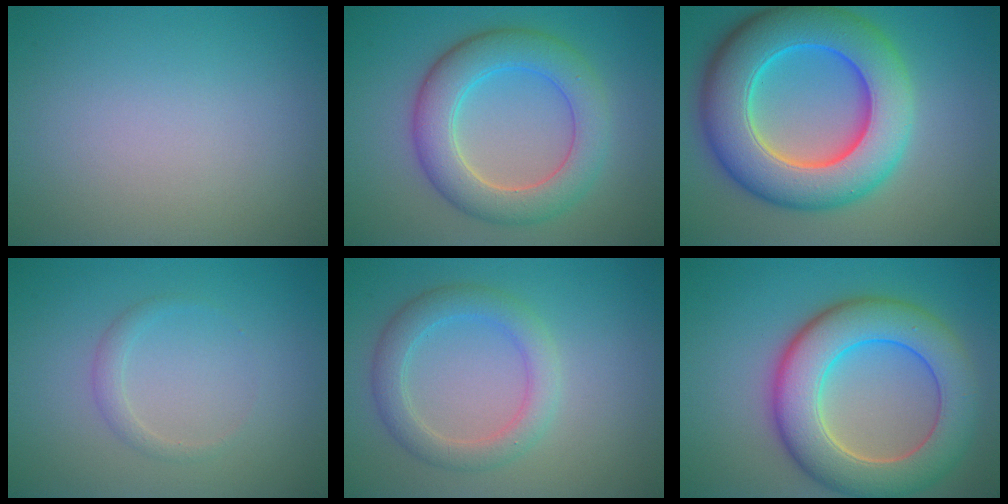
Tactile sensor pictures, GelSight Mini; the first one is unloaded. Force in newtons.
{"total": 6.5, "press": 6.5, "slide": 0.3}
{"total": 11.8, "press": 11.8, "slide": 0.4}
{"total": 1.2, "press": 1.2, "slide": 0.1}
{"total": 3.4, "press": 3.4, "slide": 0.1}
{"total": 9.3, "press": 9.3, "slide": 0.8}